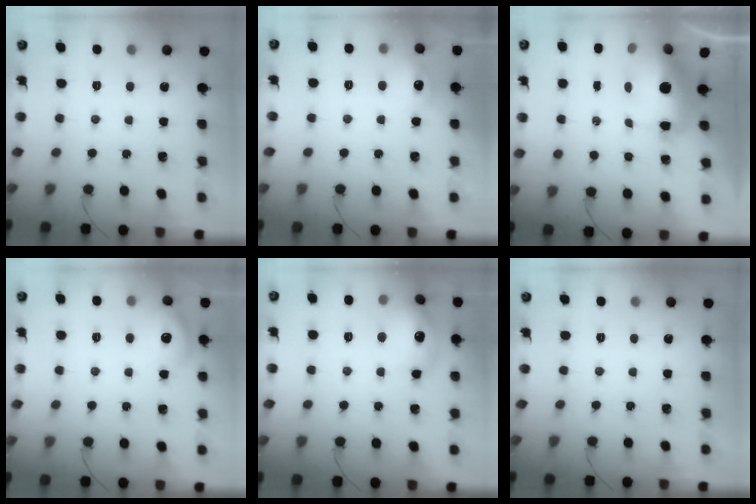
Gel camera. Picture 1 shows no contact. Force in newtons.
{"total": 7.4, "press": 7.4, "slide": 0.8}
{"total": 14.3, "press": 13.9, "slide": 3.2}
{"total": 9.4, "press": 9.3, "slide": 1.3}
{"total": 15.4, "press": 15.4, "slide": 1.3}
{"total": 0.0}